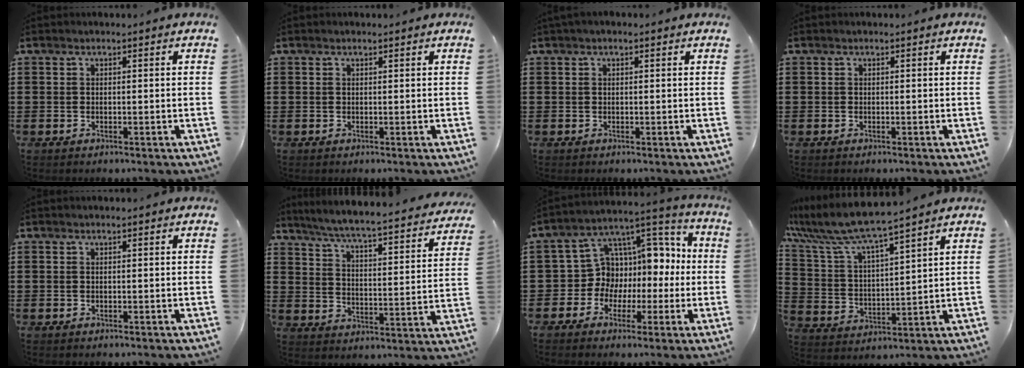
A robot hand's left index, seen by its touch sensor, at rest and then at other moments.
{"total": 0.0}
{"total": 0.6, "force": [0.0, 0.4, 0.5], "torque": [-0.009, 0.004, -0.001]}
{"total": 0.0}
{"total": 0.0}
{"total": 4.5, "force": [4.1, -0.3, 1.7], "torque": [-0.056, -0.039, 0.061]}
{"total": 8.4, "force": [0.0, 8.0, 2.5], "torque": [-0.076, -0.025, 0.002]}
{"total": 7.4, "force": [6.5, 0.0, 3.5], "torque": [-0.096, -0.038, 0.109]}